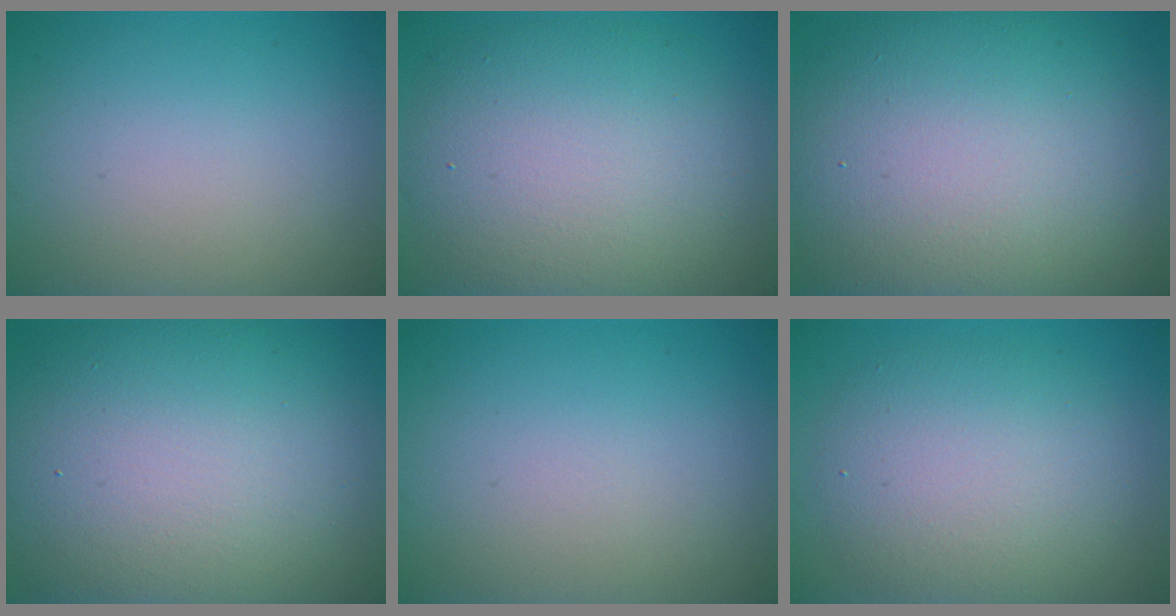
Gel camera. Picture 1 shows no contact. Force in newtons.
{"total": 10.1, "press": 10.1, "slide": 0.5}
{"total": 15.8, "press": 15.8, "slide": 1.3}
{"total": 15.5, "press": 15.5, "slide": 1.0}
{"total": 0.0}
{"total": 6.3, "press": 6.2, "slide": 0.8}